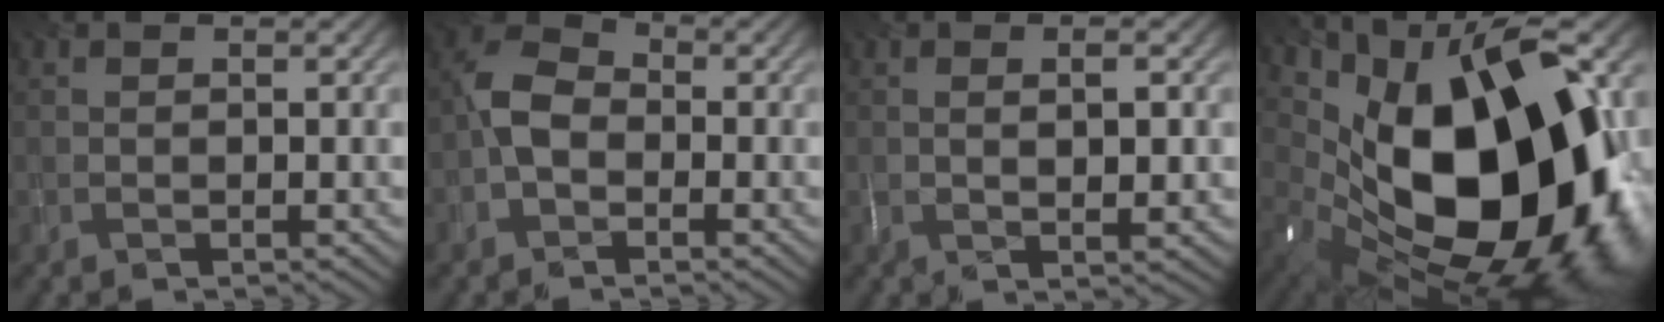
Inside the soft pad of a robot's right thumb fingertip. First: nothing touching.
{"total": 4.6, "force": [-1.5, 3.2, 2.9], "torque": [-0.059, 0.013, -0.041]}
{"total": 2.6, "force": [0.2, 0.6, 2.5], "torque": [-0.051, -0.002, 0.007]}
{"total": 18.6, "force": [1.1, 11.0, 15.0], "torque": [-0.241, -0.028, 0.030]}